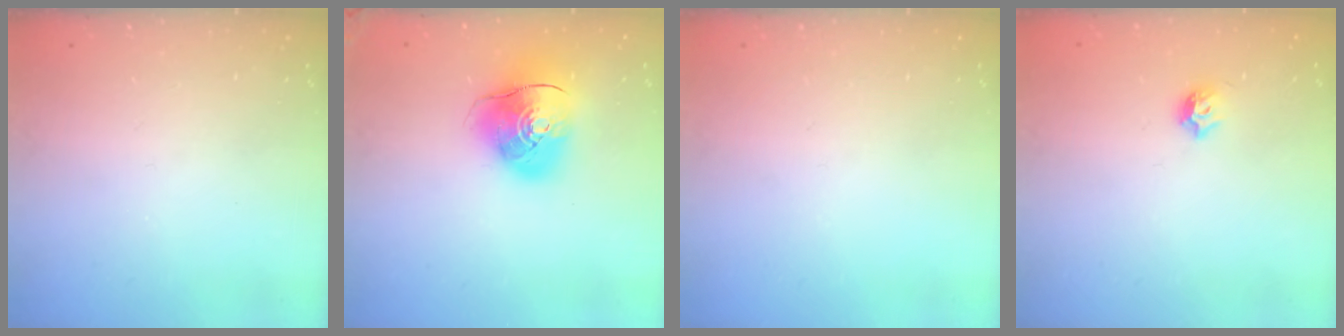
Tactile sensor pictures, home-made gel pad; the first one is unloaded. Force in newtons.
{"total": 12.8, "press": 12.6, "slide": 2.1}
{"total": 0.0}
{"total": 4.4, "press": 4.3, "slide": 0.9}